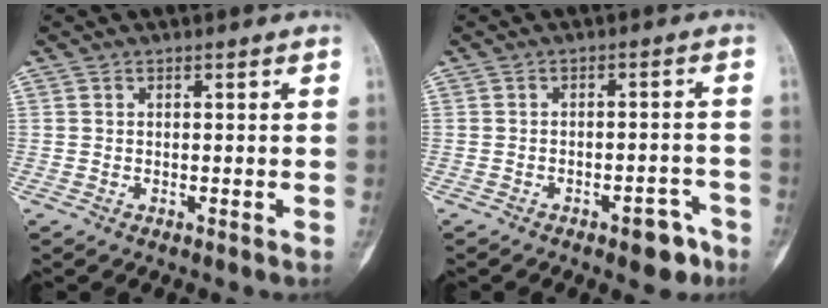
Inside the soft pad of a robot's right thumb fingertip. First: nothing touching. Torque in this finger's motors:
{"motor_torque": [0.19, 0.04, 0.31, -0.42, 0.00]}